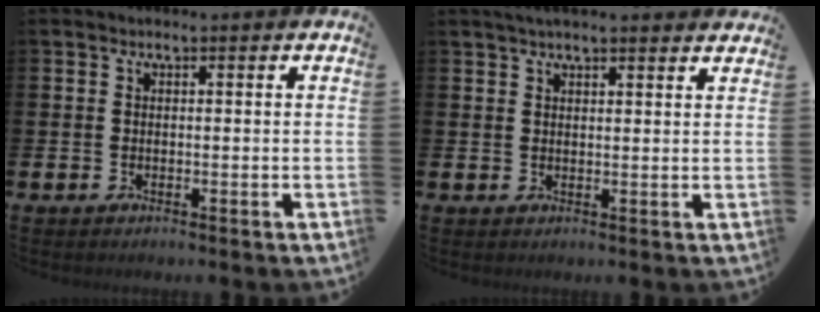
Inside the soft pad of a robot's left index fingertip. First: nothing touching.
{"total": 2.9, "force": [2.7, 0.3, 1.0], "torque": [-0.025, -0.003, 0.049]}